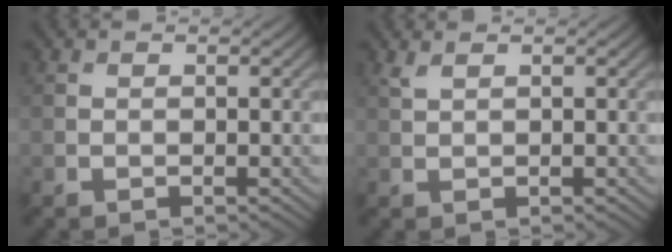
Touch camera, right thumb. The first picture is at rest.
{"total": 1.1, "force": [0.8, 0.2, 0.7], "torque": [-0.022, 0.003, 0.018]}